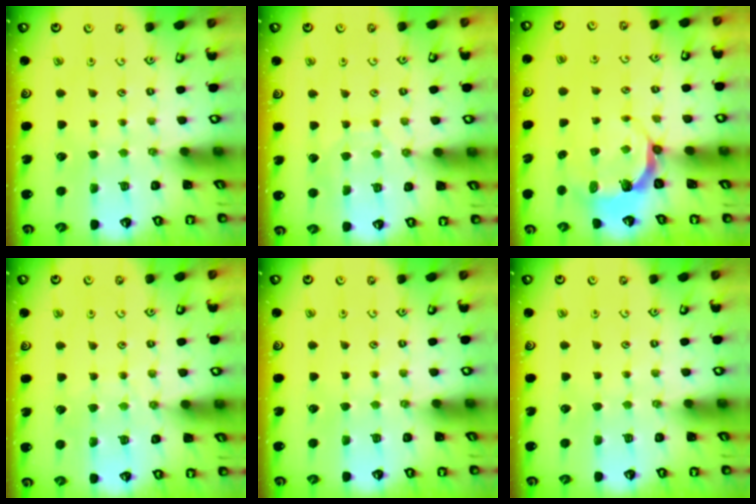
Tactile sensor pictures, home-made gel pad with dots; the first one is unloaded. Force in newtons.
{"total": 7.2, "press": 7.2, "slide": 0.5}
{"total": 5.5, "press": 4.5, "slide": 3.1}
{"total": 4.3, "press": 4.3, "slide": 0.5}
{"total": 0.0}
{"total": 0.0}